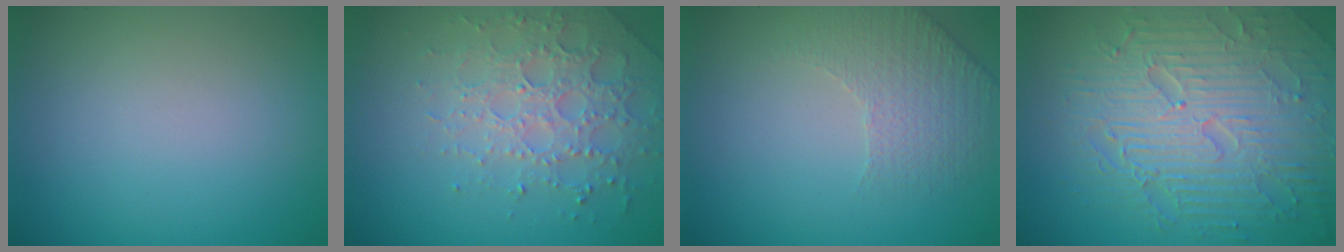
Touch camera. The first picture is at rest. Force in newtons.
{"total": 4.9, "press": 4.7, "slide": 1.2}
{"total": 1.9, "press": 1.6, "slide": 1.0}
{"total": 9.0, "press": 6.4, "slide": 6.3}